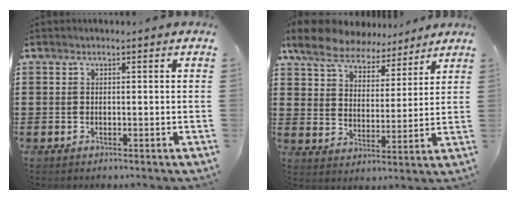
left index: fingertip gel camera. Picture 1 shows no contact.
{"total": 8.0, "force": [7.2, 2.8, 2.2], "torque": [-0.081, -0.029, 0.131]}